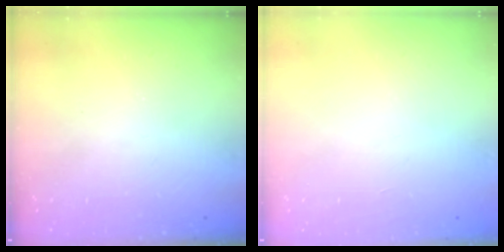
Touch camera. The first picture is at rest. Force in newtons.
{"total": 0.0}